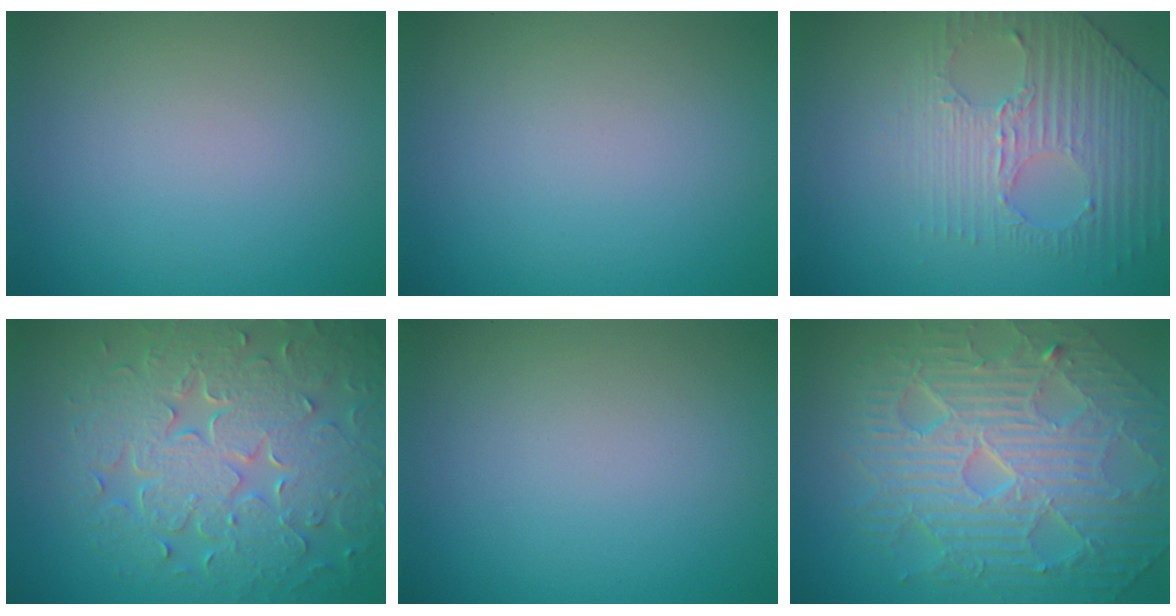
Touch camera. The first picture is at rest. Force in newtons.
{"total": 0.0}
{"total": 4.1, "press": 3.3, "slide": 2.5}
{"total": 8.8, "press": 6.4, "slide": 6.0}
{"total": 0.0}
{"total": 10.8, "press": 7.0, "slide": 8.2}